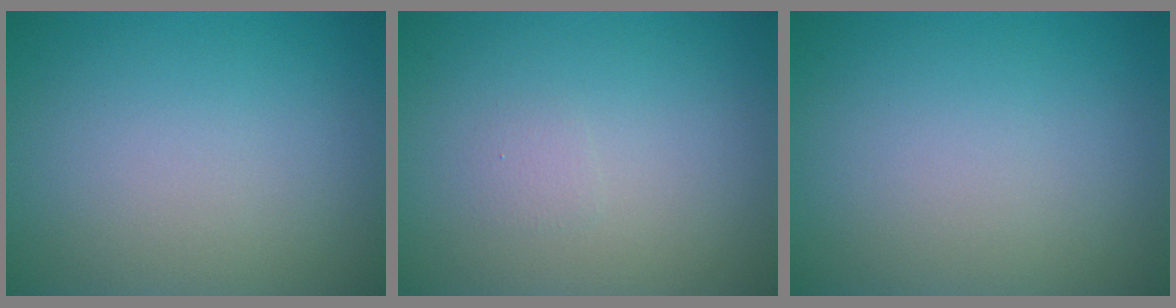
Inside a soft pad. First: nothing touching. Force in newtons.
{"total": 0.6, "press": 0.6, "slide": 0.1}
{"total": 0.0}